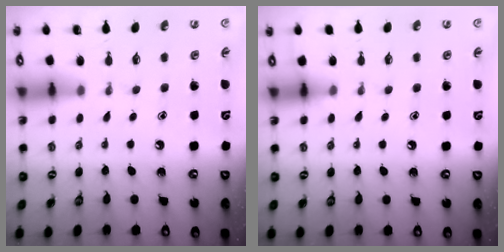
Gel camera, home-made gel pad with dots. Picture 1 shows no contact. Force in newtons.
{"total": 4.7, "press": 4.6, "slide": 0.7}